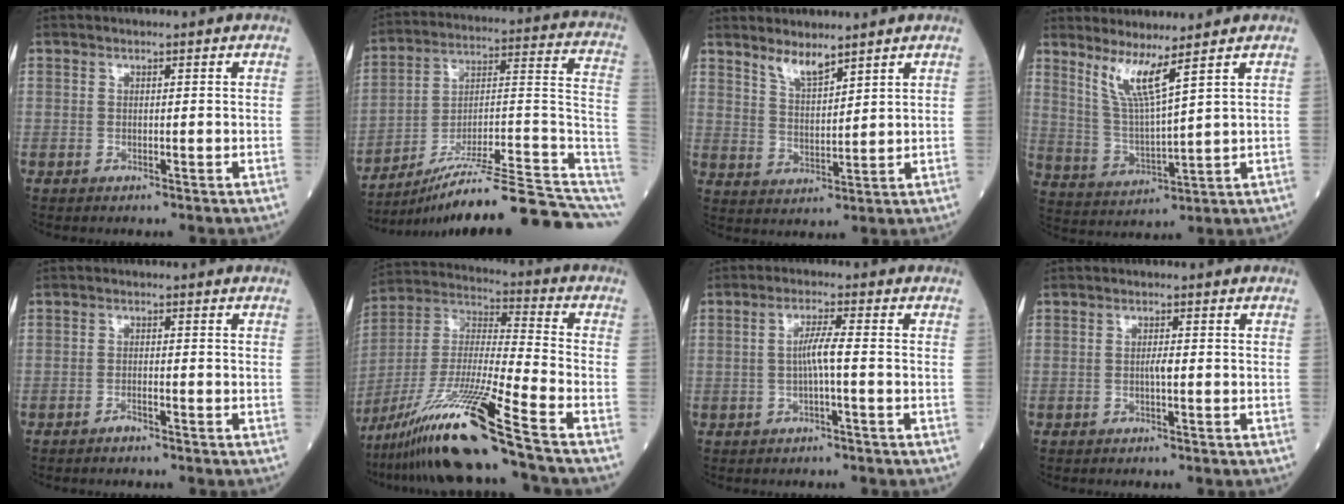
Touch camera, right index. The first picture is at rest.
{"total": 23.2, "force": [-17.6, 0.9, 15.0], "torque": [-0.148, 0.033, -0.270]}
{"total": 4.4, "force": [3.8, 0.7, 2.1], "torque": [-0.043, -0.009, 0.078]}
{"total": 6.6, "force": [4.4, -0.7, 4.8], "torque": [-0.102, -0.019, 0.100]}
{"total": 1.2, "force": [-1.0, 0.0, 0.7], "torque": [-0.017, 0.001, -0.015]}
{"total": 19.3, "force": [-13.7, -2.2, 13.3], "torque": [-0.294, -0.032, -0.257]}
{"total": 3.5, "force": [-0.4, -0.3, 3.4], "torque": [-0.064, 0.005, -0.005]}
{"total": 1.0, "force": [-0.2, 0.0, 1.0], "torque": [-0.019, 0.002, -0.003]}